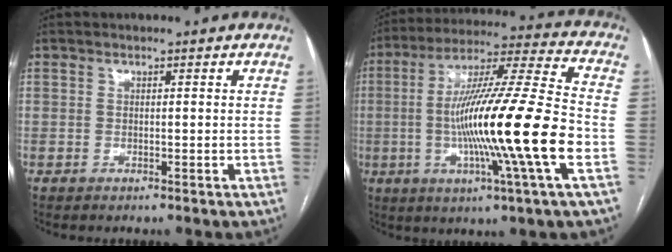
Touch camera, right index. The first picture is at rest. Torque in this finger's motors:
{"motor_torque": [1.70, -0.44, 1.05, 0.21]}